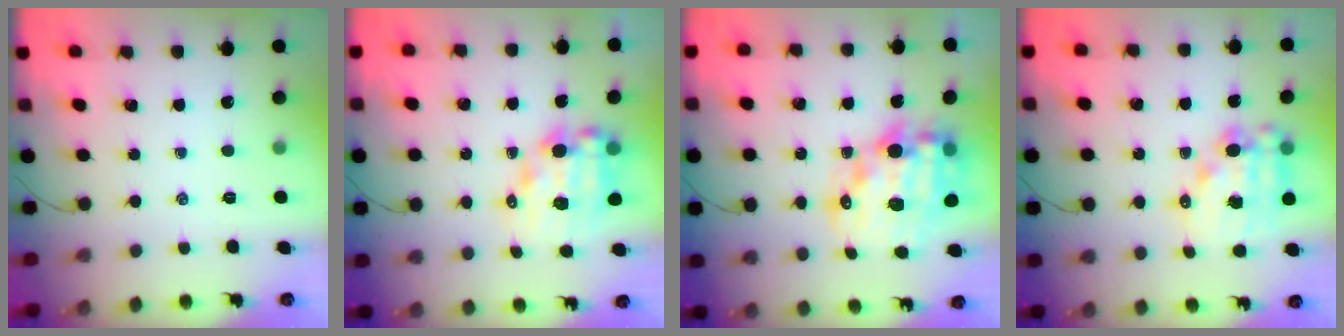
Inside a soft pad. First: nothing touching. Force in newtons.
{"total": 10.7, "press": 10.4, "slide": 2.7}
{"total": 19.2, "press": 18.8, "slide": 4.1}
{"total": 13.8, "press": 13.4, "slide": 3.2}